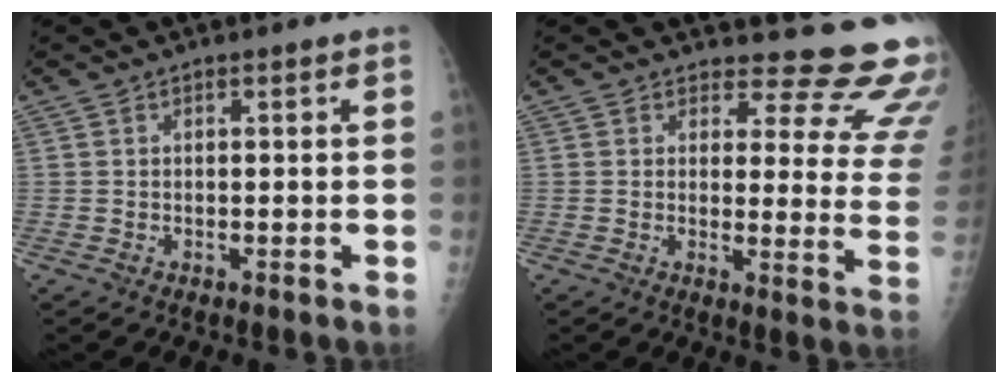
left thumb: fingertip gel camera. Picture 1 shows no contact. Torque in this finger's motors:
{"motor_torque": [0.29, 0.33, -0.11, -0.13, 0.06]}